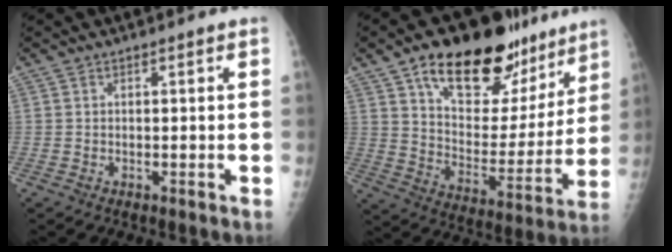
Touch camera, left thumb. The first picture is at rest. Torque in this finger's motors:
{"motor_torque": [0.56, 0.57, 1.27, -1.50, 0.20]}